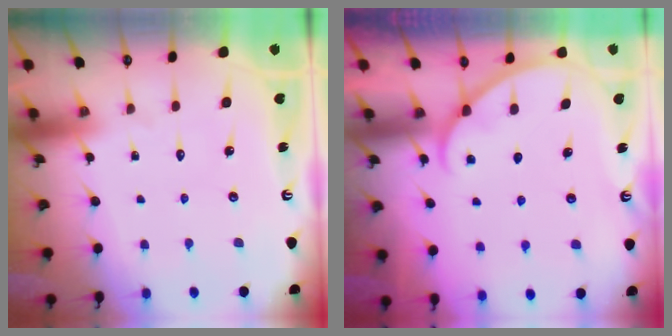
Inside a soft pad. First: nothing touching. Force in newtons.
{"total": 2.0, "press": 2.0, "slide": 0.3}